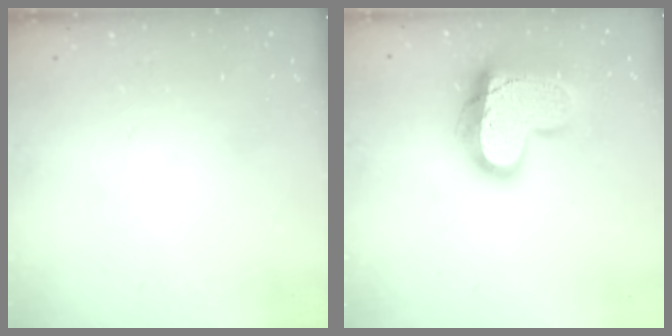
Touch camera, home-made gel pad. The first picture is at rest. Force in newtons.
{"total": 19.1, "press": 19.0, "slide": 1.8}